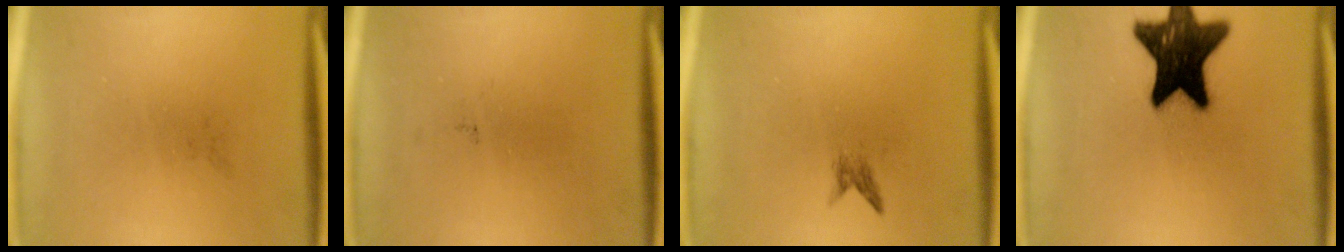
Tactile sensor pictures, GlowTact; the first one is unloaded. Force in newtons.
{"total": 0.0}
{"total": 0.9}
{"total": 17.4}